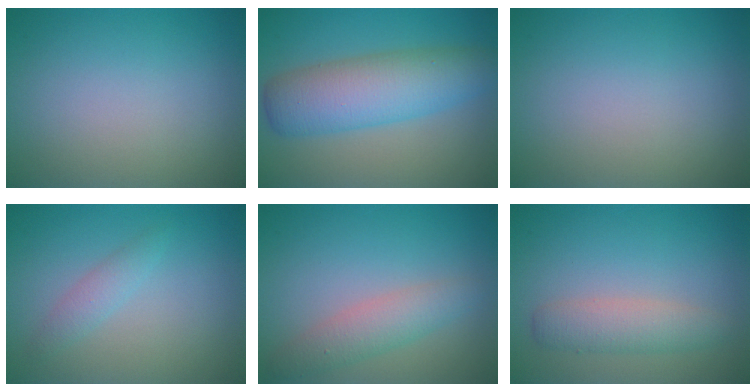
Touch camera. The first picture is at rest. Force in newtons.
{"total": 7.2, "press": 7.2, "slide": 0.1}
{"total": 0.0}
{"total": 1.5, "press": 1.5, "slide": 0.0}
{"total": 2.9, "press": 2.9, "slide": 0.1}
{"total": 2.9, "press": 2.9, "slide": 0.1}